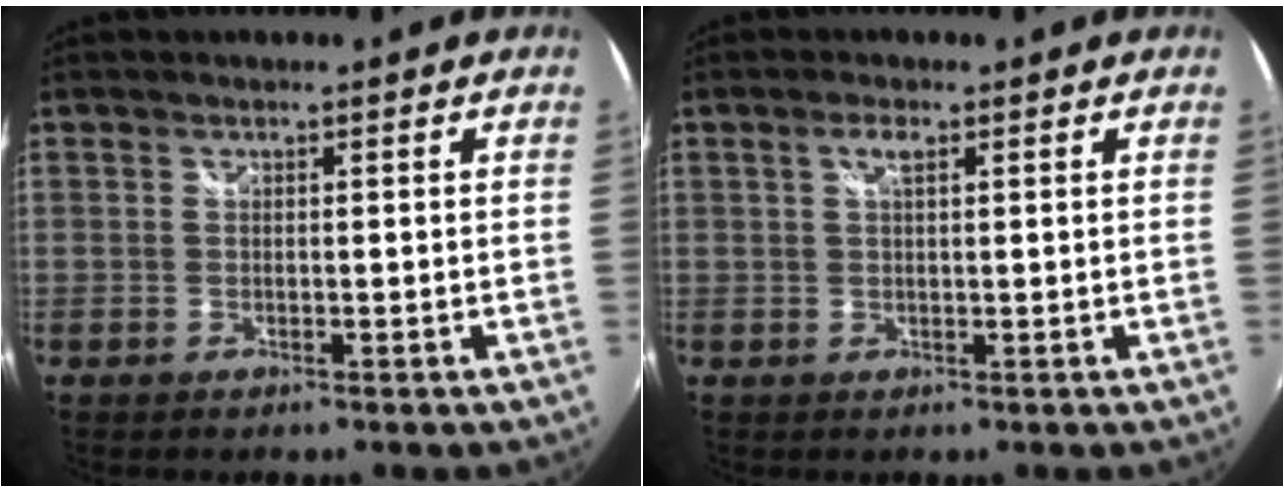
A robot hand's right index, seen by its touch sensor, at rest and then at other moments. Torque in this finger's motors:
{"motor_torque": [0.03, 0.01, 0.01, 0.03]}